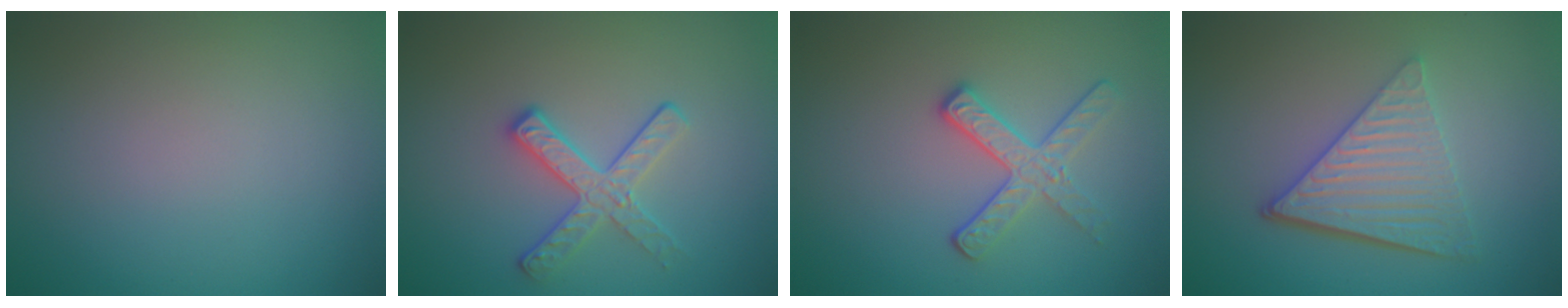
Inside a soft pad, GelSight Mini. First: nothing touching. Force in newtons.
{"total": 2.8, "press": 2.6, "slide": 1.1}
{"total": 2.9, "press": 2.6, "slide": 1.3}
{"total": 5.5, "press": 3.9, "slide": 3.9}